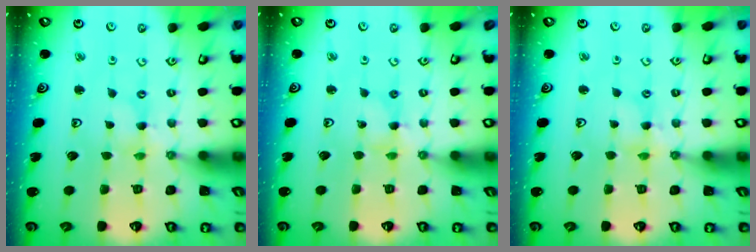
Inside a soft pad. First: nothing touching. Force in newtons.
{"total": 1.8, "press": 1.8, "slide": 0.2}
{"total": 4.0, "press": 3.9, "slide": 0.4}